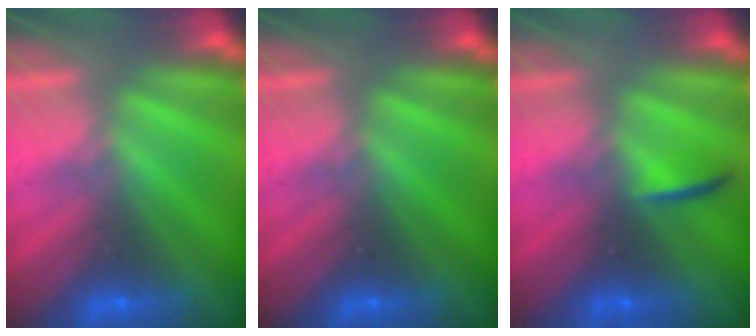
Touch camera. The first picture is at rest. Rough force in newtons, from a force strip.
{"total": 0.0}
{"total": 1.8}